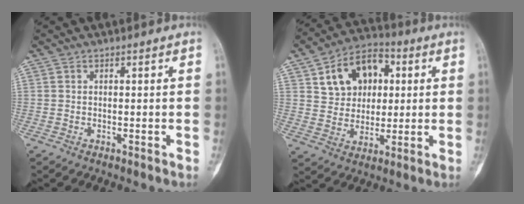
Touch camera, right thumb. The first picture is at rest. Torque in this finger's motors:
{"motor_torque": [-0.14, 0.84, 0.47, -0.19, 0.08]}